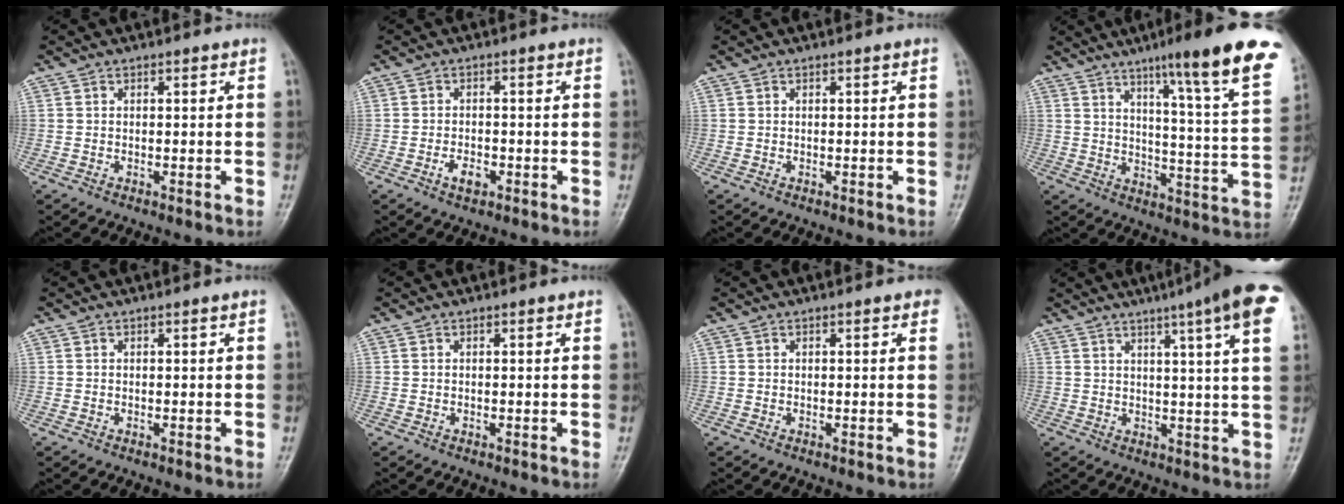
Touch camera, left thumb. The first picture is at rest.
{"total": 3.0, "force": [-1.4, 1.7, 2.0], "torque": [-0.030, 0.004, -0.023]}
{"total": 0.0}
{"total": 21.3, "force": [12.9, 1.8, 16.8], "torque": [-0.212, -0.051, 0.174]}
{"total": 0.0}
{"total": 0.0}
{"total": 0.8, "force": [0.4, 0.4, 0.6], "torque": [-0.004, 0.000, 0.000]}
{"total": 14.9, "force": [8.3, 1.0, 12.3], "torque": [-0.160, -0.013, 0.089]}